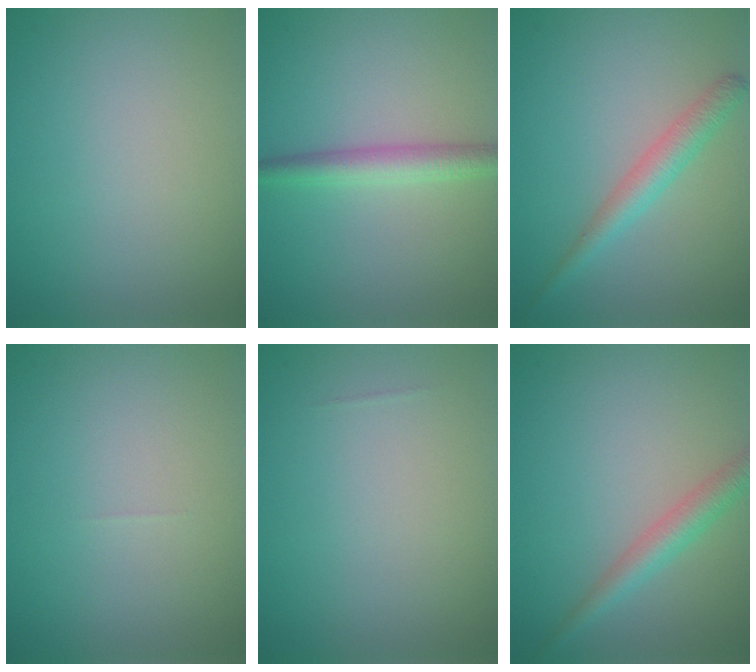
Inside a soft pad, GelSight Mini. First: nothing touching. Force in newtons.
{"total": 2.8, "press": 2.8, "slide": 0.0}
{"total": 2.7, "press": 2.7, "slide": 0.1}
{"total": 0.0}
{"total": 0.0}
{"total": 2.7, "press": 2.7, "slide": 0.1}